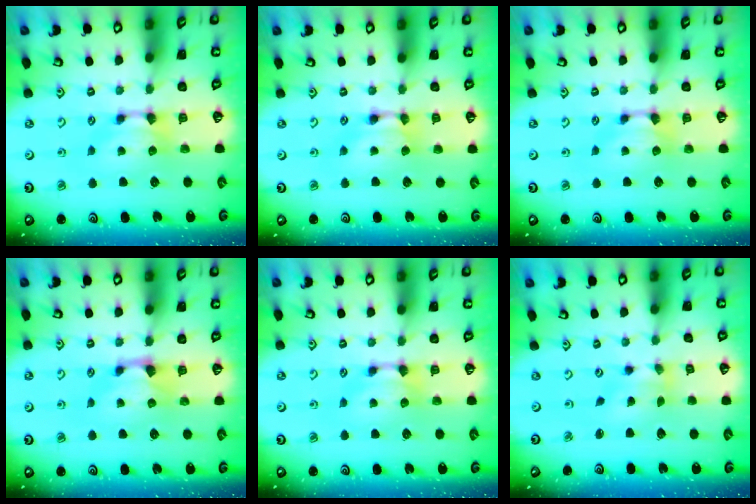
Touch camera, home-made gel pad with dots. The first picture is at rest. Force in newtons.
{"total": 1.7, "press": 1.7, "slide": 0.1}
{"total": 0.0}
{"total": 0.6, "press": 0.1, "slide": 0.6}
{"total": 0.0}
{"total": 1.4, "press": 0.8, "slide": 1.2}